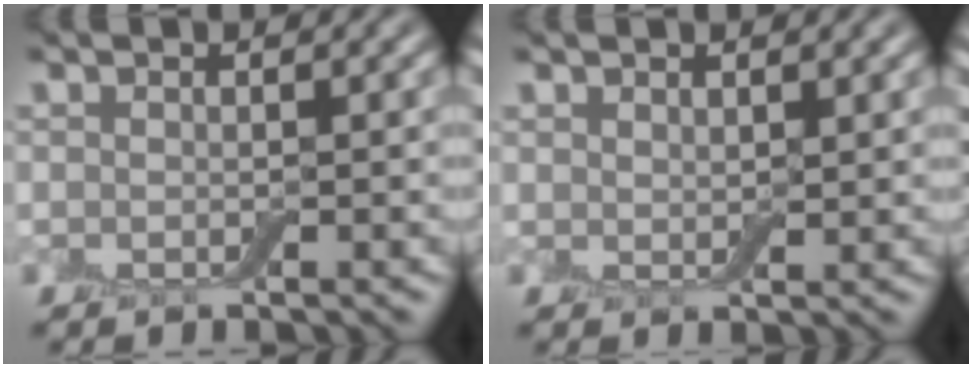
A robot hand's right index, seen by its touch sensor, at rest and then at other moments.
{"total": 0.9, "force": [0.8, 0.3, 0.2], "torque": [-0.007, -0.002, 0.017]}